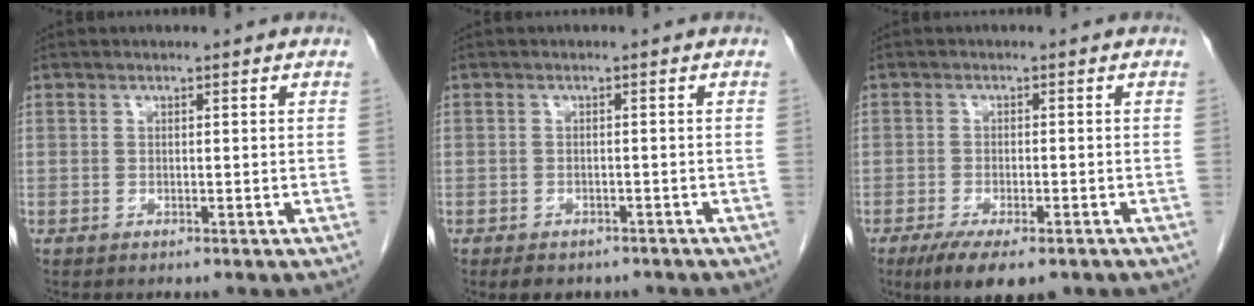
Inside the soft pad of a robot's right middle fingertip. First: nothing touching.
{"total": 5.6, "force": [-4.4, 2.7, 2.0], "torque": [-0.025, -0.001, -0.054]}
{"total": 8.3, "force": [-5.7, 2.5, 5.5], "torque": [-0.084, -0.016, -0.087]}